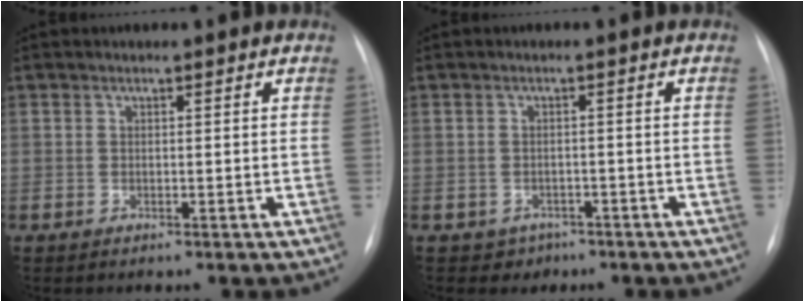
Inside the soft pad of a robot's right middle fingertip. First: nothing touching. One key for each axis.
{"total": 2.4, "fx": -1.5, "fy": 2.0, "fz": -0.2, "tx": 0.001, "ty": 0.010, "tz": -0.018}